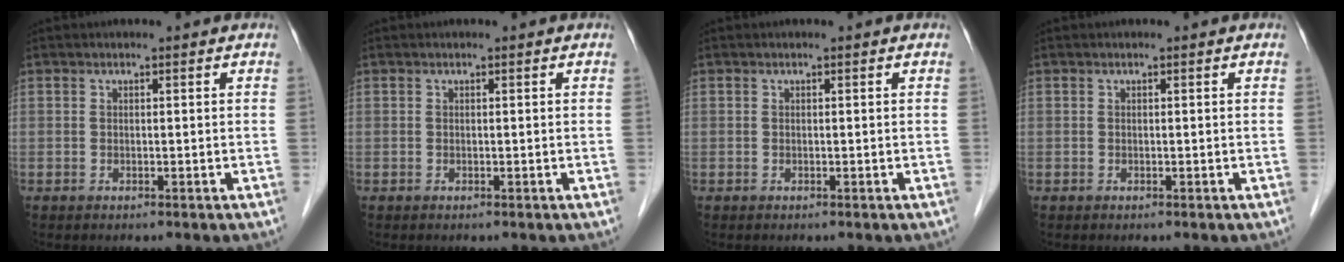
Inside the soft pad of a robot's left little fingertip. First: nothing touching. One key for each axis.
{"total": 0.0}
{"total": 0.0}
{"total": 0.0}